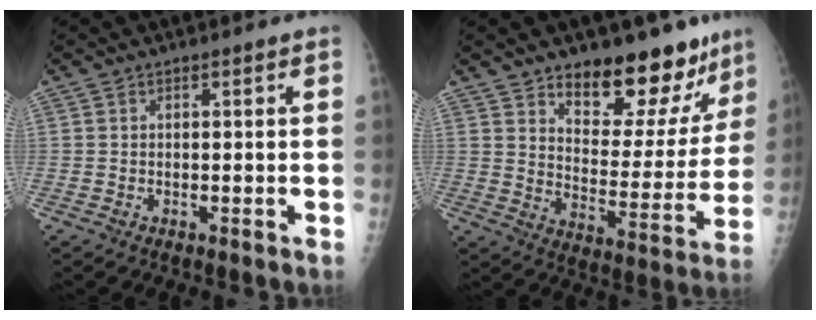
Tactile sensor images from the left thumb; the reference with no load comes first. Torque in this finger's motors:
{"motor_torque": [0.50, 0.36, 0.07, -0.24, 0.14]}